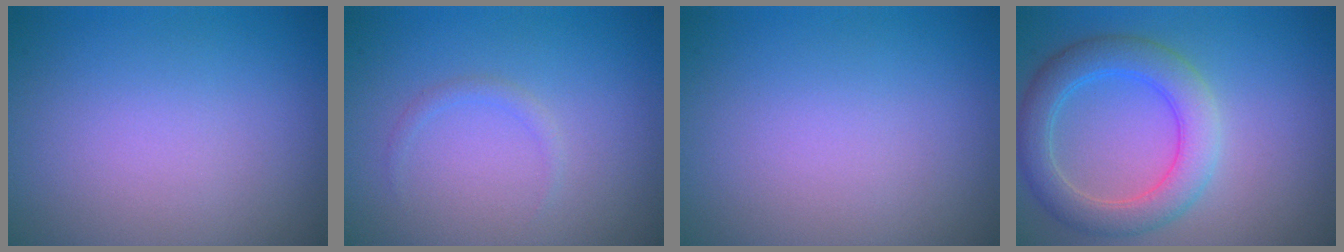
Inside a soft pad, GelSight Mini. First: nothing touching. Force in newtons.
{"total": 0.7, "press": 0.7, "slide": 0.1}
{"total": 0.0}
{"total": 4.8, "press": 4.8, "slide": 0.2}